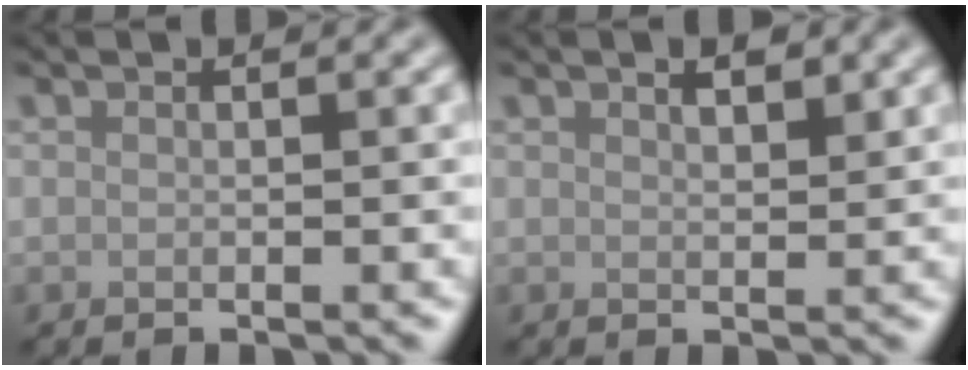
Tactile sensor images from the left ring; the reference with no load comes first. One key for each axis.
{"total": 1.7, "fx": 1.1, "fy": 0.6, "fz": 1.2, "tx": -0.017, "ty": 0.000, "tz": 0.021}